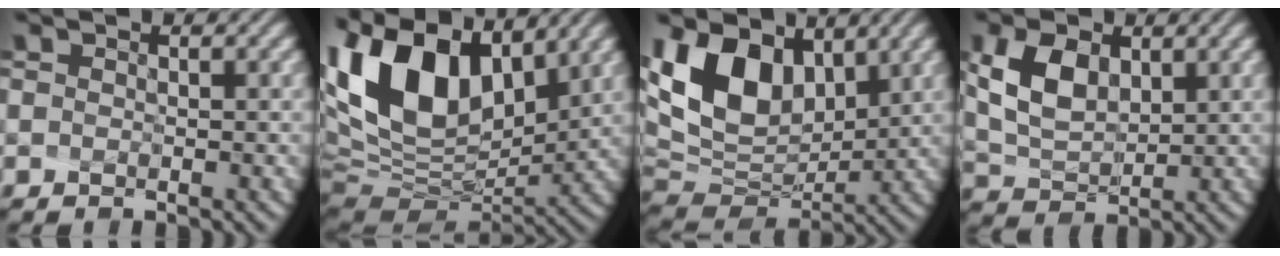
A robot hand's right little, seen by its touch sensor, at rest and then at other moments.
{"total": 13.0, "force": [5.7, 7.2, 9.2], "torque": [-0.193, 0.023, 0.112]}
{"total": 10.3, "force": [4.2, 6.6, 6.7], "torque": [-0.150, 0.013, 0.080]}
{"total": 4.2, "force": [1.5, 2.5, 3.1], "torque": [-0.068, 0.002, 0.041]}